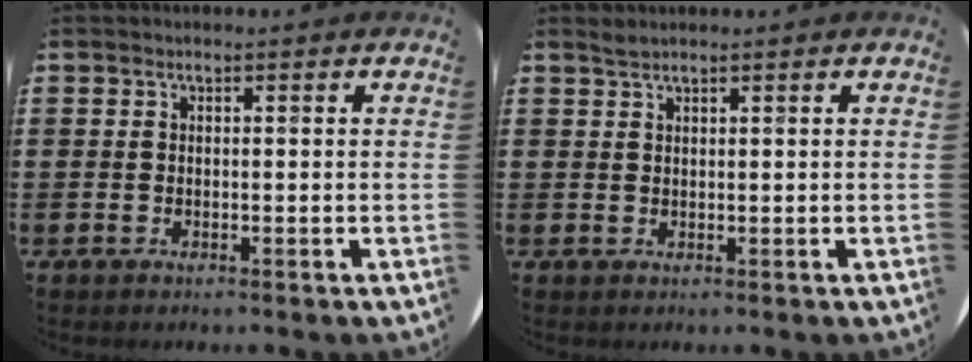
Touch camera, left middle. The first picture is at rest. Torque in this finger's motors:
{"motor_torque": [0.27, -0.25, 0.00, 0.00]}